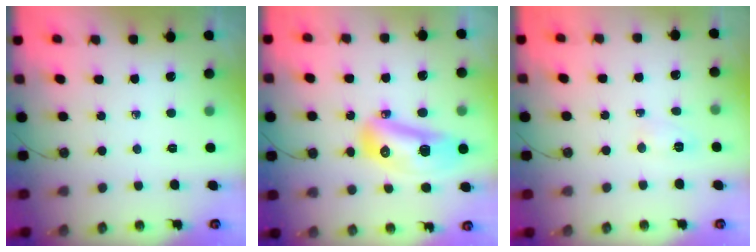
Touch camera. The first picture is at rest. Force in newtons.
{"total": 14.1, "press": 14.0, "slide": 1.7}
{"total": 4.1, "press": 4.0, "slide": 0.6}